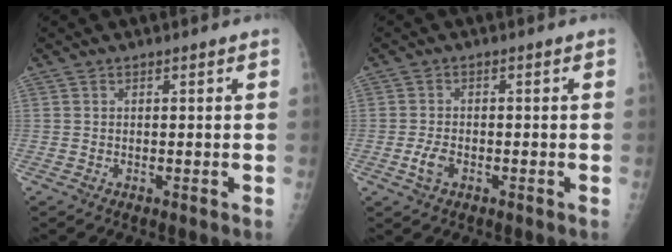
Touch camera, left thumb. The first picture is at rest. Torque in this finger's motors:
{"motor_torque": [-0.32, 0.30, 0.34, -0.14, 0.00]}